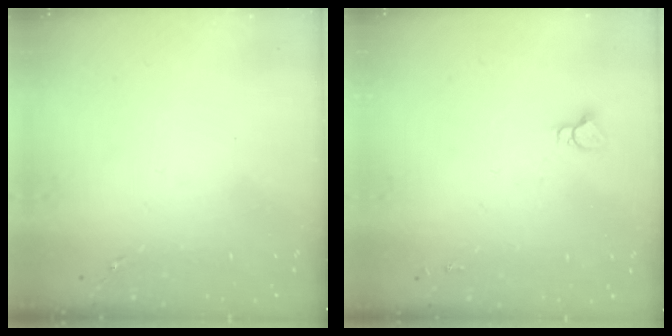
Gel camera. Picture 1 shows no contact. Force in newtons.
{"total": 3.3, "press": 3.3, "slide": 0.2}